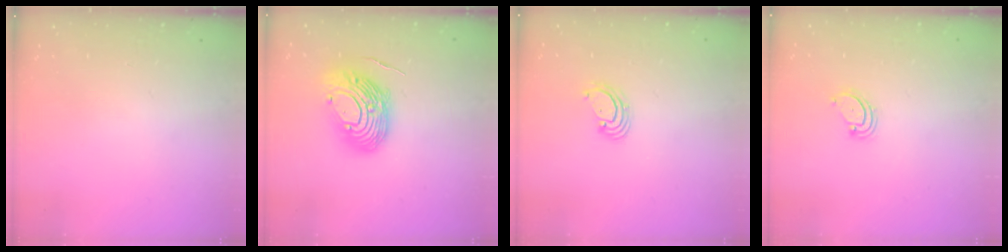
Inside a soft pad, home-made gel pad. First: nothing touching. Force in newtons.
{"total": 14.9, "press": 14.8, "slide": 1.6}
{"total": 2.4, "press": 2.4, "slide": 0.2}
{"total": 3.0, "press": 3.0, "slide": 0.4}